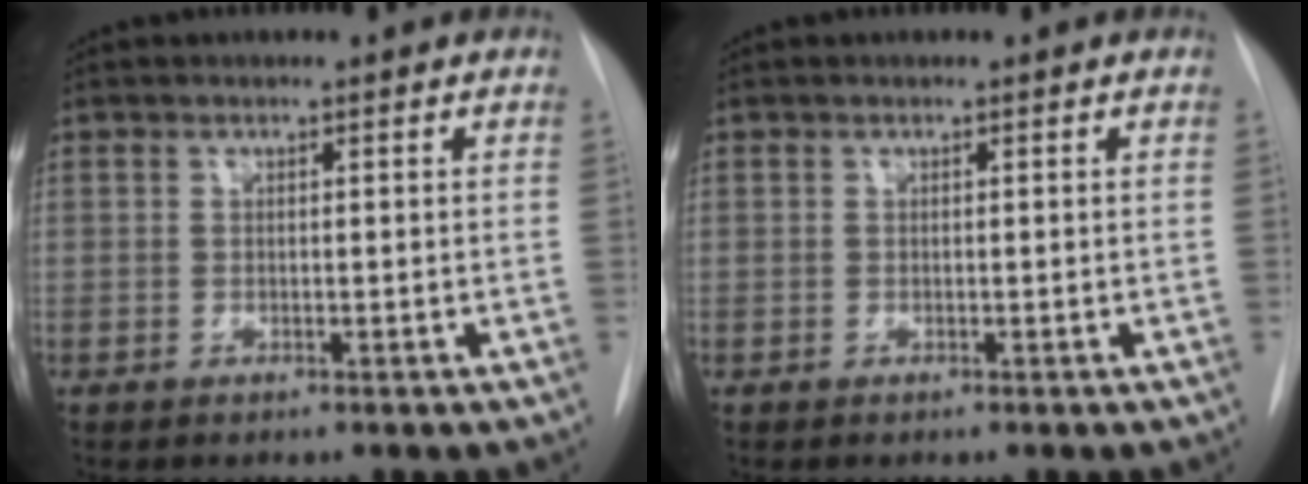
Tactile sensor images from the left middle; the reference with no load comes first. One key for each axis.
{"total": 0.0}